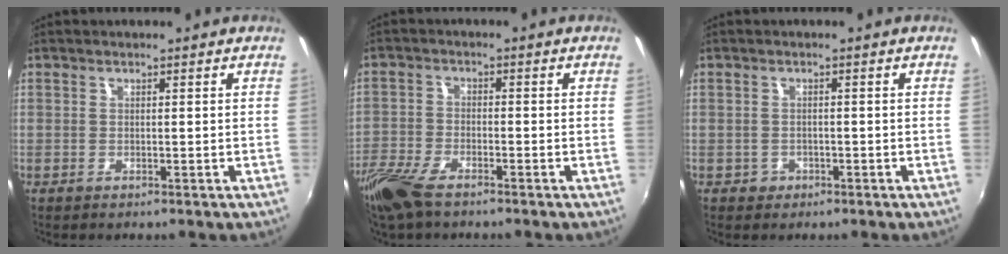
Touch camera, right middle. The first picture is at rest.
{"total": 8.9, "force": [-6.6, 3.0, 5.1], "torque": [-0.132, -0.027, -0.137]}
{"total": 1.9, "force": [-0.8, 1.7, 0.4], "torque": [-0.009, -0.001, -0.009]}